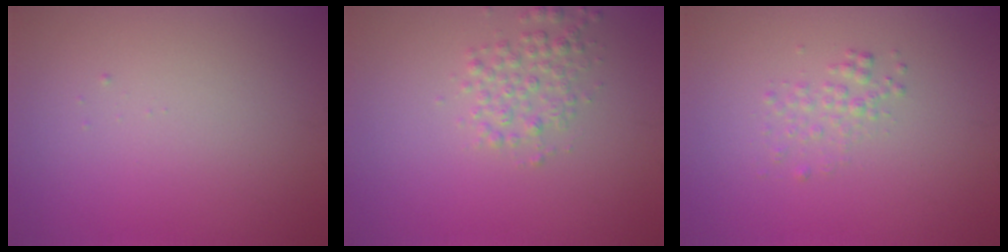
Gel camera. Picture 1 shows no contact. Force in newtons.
{"total": 2.4, "press": 2.4, "slide": 0.1}
{"total": 1.4, "press": 1.4, "slide": 0.1}